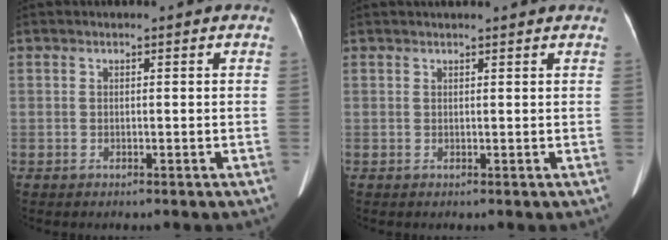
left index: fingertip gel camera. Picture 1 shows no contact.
{"total": 4.6, "force": [4.2, 0.2, 1.8], "torque": [-0.023, 0.026, 0.047]}